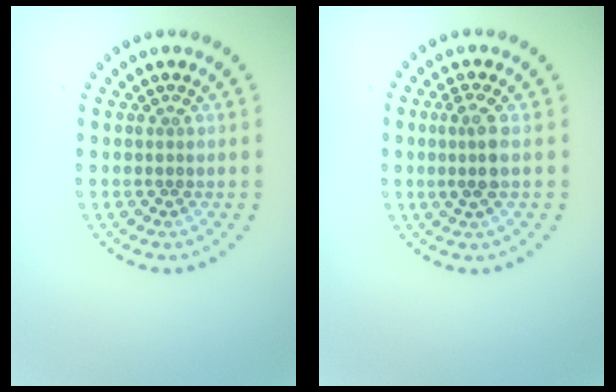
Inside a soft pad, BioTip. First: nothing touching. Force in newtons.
{"total": 2.2, "press": 2.0, "slide": 1.0}